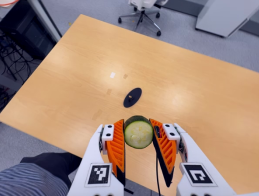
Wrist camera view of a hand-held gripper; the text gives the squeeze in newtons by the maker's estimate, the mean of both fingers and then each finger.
{"total": 9.8, "left": 9.0, "right": 10.5}